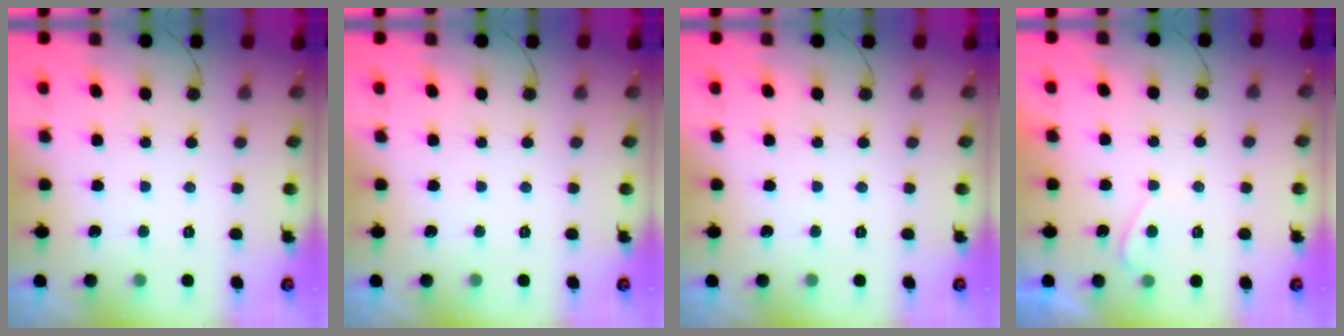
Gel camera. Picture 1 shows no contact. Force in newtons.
{"total": 0.0}
{"total": 0.0}
{"total": 0.7, "press": 0.4, "slide": 0.5}